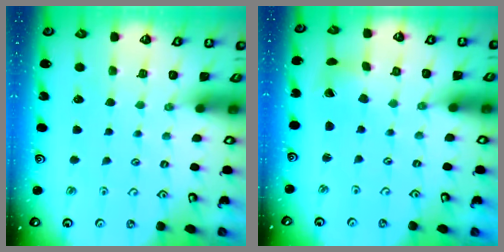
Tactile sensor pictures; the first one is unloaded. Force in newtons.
{"total": 1.6, "press": 1.5, "slide": 0.3}